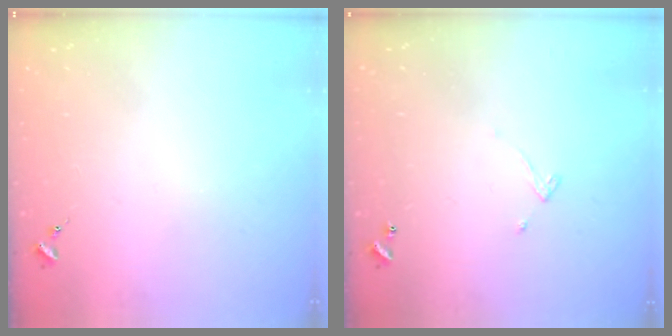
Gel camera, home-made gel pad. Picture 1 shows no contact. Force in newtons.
{"total": 3.4, "press": 3.4, "slide": 0.5}